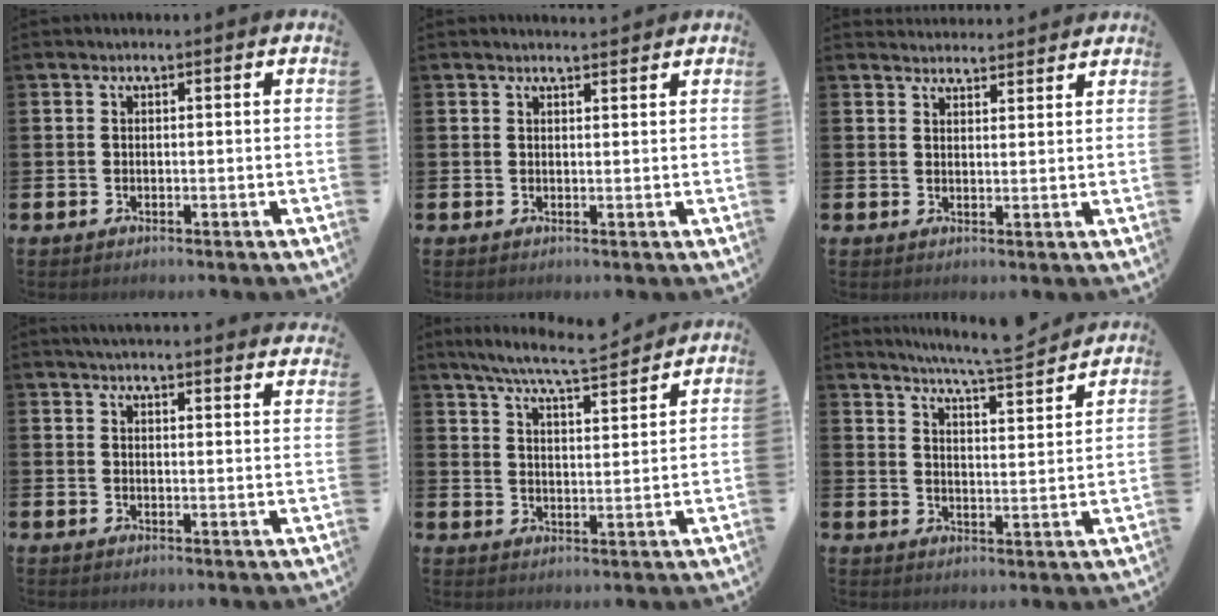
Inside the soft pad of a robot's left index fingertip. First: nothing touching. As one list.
[{"total": 1.0, "force": [1.0, 0.1, 0.1], "torque": [0.006, -0.003, 0.017]}, {"total": 3.1, "force": [3.1, 0.5, -0.1], "torque": [0.004, -0.019, 0.054]}, {"total": 4.3, "force": [4.2, -0.1, 0.5], "torque": [-0.017, -0.020, 0.077]}, {"total": 7.6, "force": [7.1, 0.1, 2.8], "torque": [-0.080, -0.035, 0.127]}, {"total": 7.0, "force": [6.7, -0.1, 1.9], "torque": [-0.048, -0.046, 0.116]}]